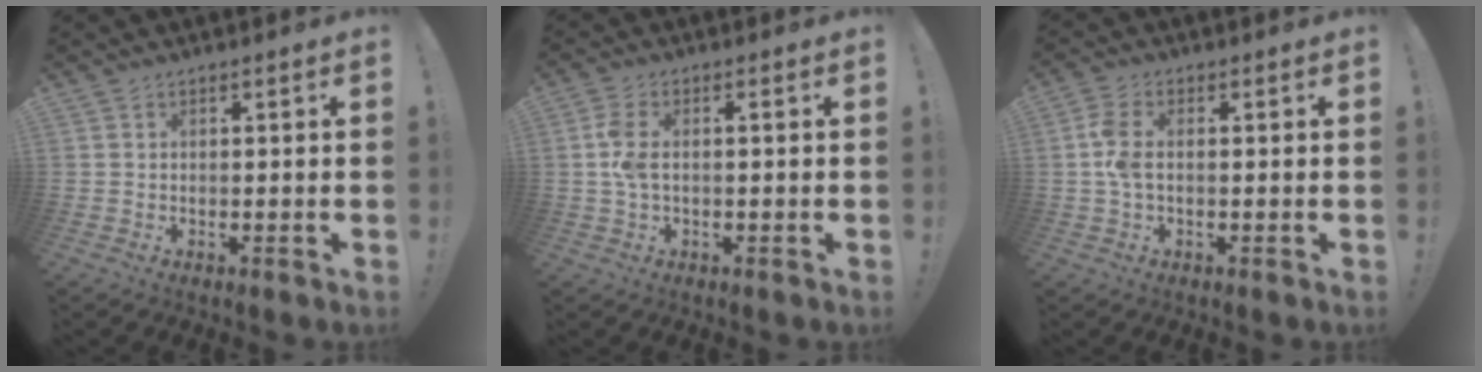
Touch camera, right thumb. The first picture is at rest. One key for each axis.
{"total": 5.2, "fx": -0.2, "fy": 2.1, "fz": 4.8, "tx": -0.113, "ty": 0.006, "tz": -0.008}
{"total": 6.0, "fx": 0.0, "fy": 3.2, "fz": 5.1, "tx": -0.109, "ty": 0.007, "tz": -0.002}